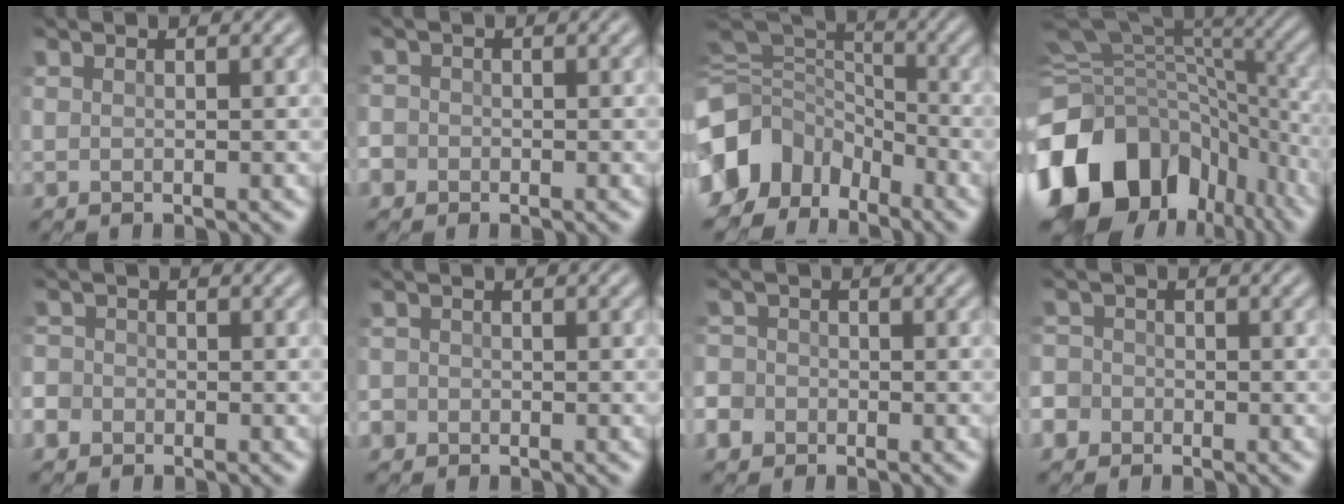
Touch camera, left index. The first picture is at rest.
{"total": 3.1, "force": [-1.5, 2.6, 0.5], "torque": [0.003, -0.003, -0.041]}
{"total": 14.3, "force": [-6.0, 11.1, 6.7], "torque": [-0.160, -0.011, -0.107]}
{"total": 17.8, "force": [-8.2, 12.2, 9.9], "torque": [-0.238, -0.024, -0.139]}
{"total": 4.5, "force": [-2.4, 3.7, 1.0], "torque": [-0.015, -0.007, -0.066]}
{"total": 1.8, "force": [-1.0, 1.5, 0.1], "torque": [0.001, -0.003, -0.021]}
{"total": 6.0, "force": [-3.3, 4.9, 1.3], "torque": [-0.035, -0.015, -0.083]}
{"total": 6.5, "force": [-3.3, 5.4, 1.2], "torque": [-0.037, -0.014, -0.088]}